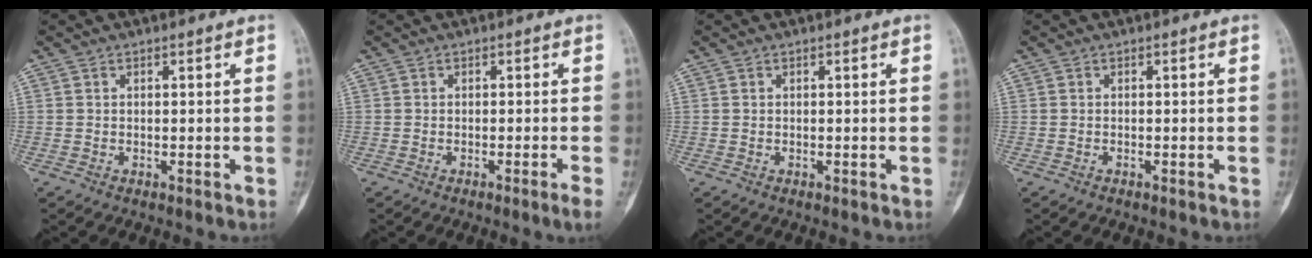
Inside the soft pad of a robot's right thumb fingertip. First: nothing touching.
{"total": 1.9, "force": [-1.0, -0.6, 1.5], "torque": [-0.032, -0.002, -0.016]}
{"total": 0.0}
{"total": 0.0}